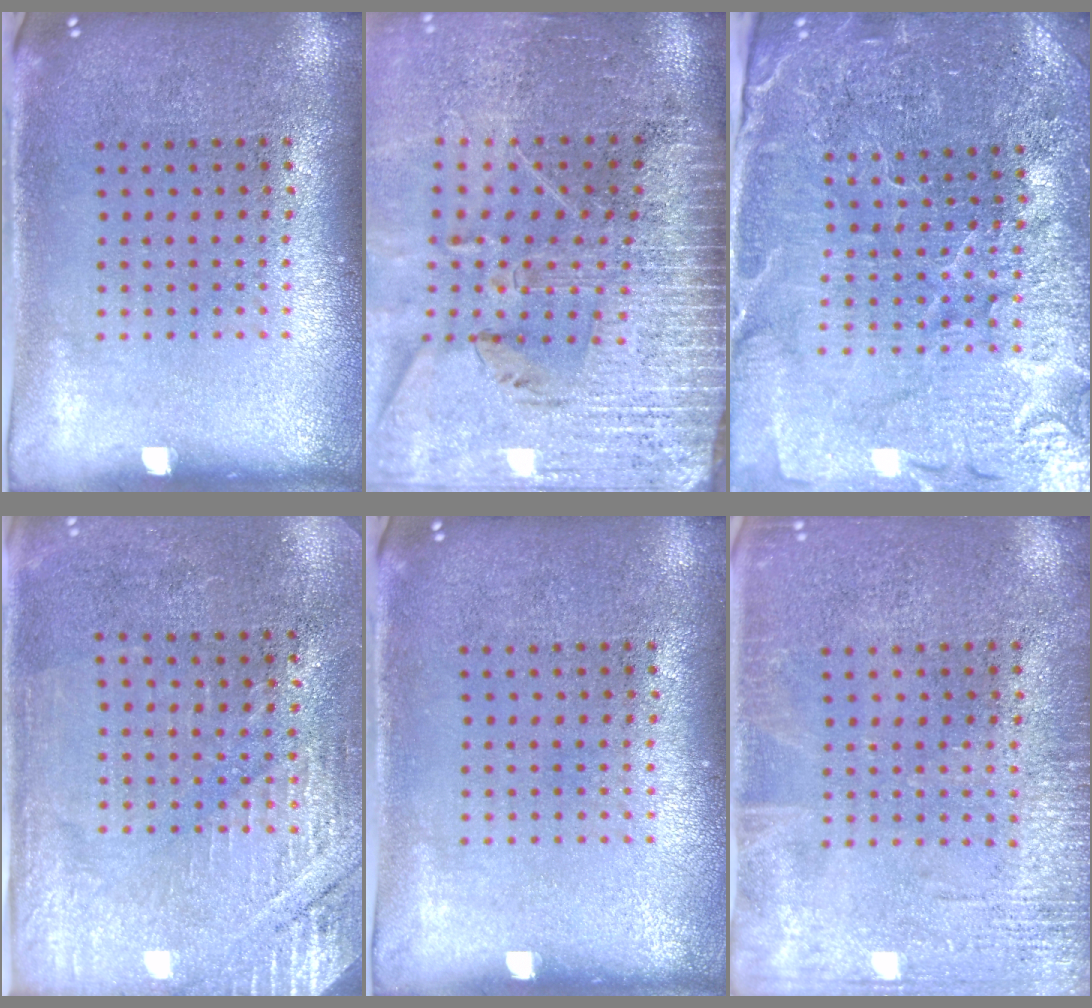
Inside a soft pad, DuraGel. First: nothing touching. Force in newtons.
{"total": 3.9, "press": 3.4, "slide": 2.0}
{"total": 4.6, "press": 4.4, "slide": 1.6}
{"total": 2.8, "press": 2.7, "slide": 0.9}
{"total": 0.0}
{"total": 2.4, "press": 2.4, "slide": 0.3}